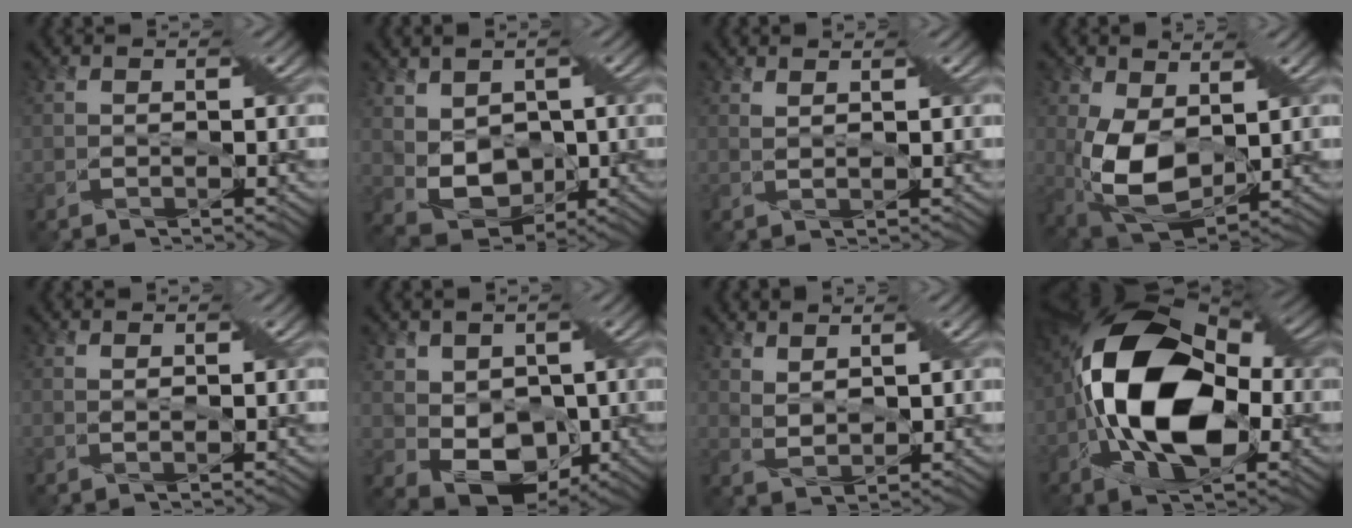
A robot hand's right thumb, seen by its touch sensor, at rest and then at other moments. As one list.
[{"total": 6.8, "force": [1.3, 5.0, 4.5], "torque": [-0.109, -0.017, 0.029]}, {"total": 2.1, "force": [1.5, -0.1, 1.5], "torque": [-0.031, 0.007, 0.032]}, {"total": 9.9, "force": [0.7, 5.8, 8.0], "torque": [-0.195, -0.010, 0.013]}, {"total": 1.2, "force": [0.6, 0.1, 1.1], "torque": [-0.018, 0.005, 0.016]}, {"total": 7.2, "force": [0.6, 5.7, 4.4], "torque": [-0.095, -0.022, 0.013]}, {"total": 3.3, "force": [2.8, 0.6, 1.6], "torque": [-0.048, 0.005, 0.061]}, {"total": 16.5, "force": [-2.0, 9.4, 13.5], "torque": [-0.269, 0.002, -0.052]}]